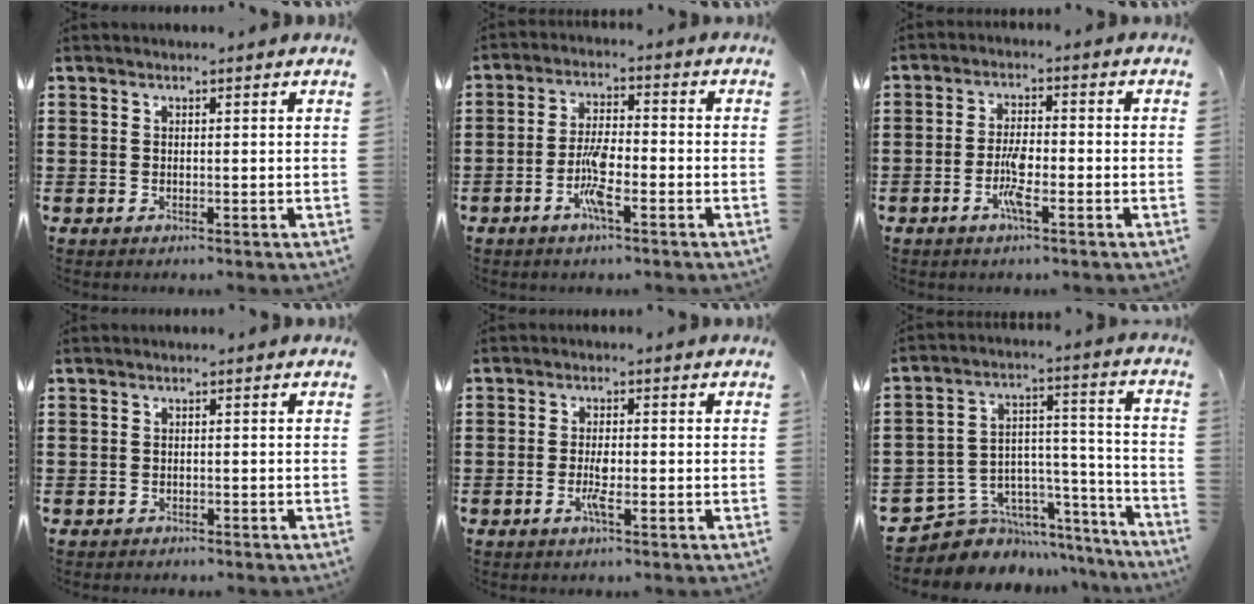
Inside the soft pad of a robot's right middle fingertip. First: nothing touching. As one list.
[{"total": 5.9, "force": [-2.2, 1.5, 5.2], "torque": [-0.121, -0.007, -0.051]}, {"total": 4.6, "force": [-1.6, 1.2, 4.1], "torque": [-0.089, -0.002, -0.036]}, {"total": 0.6, "force": [-0.6, 0.2, 0.0], "torque": [-0.001, 0.001, -0.013]}, {"total": 2.8, "force": [-0.9, 0.7, 2.6], "torque": [-0.053, -0.001, -0.019]}, {"total": 6.5, "force": [-5.1, 4.1, 0.7], "torque": [-0.026, 0.000, -0.092]}]